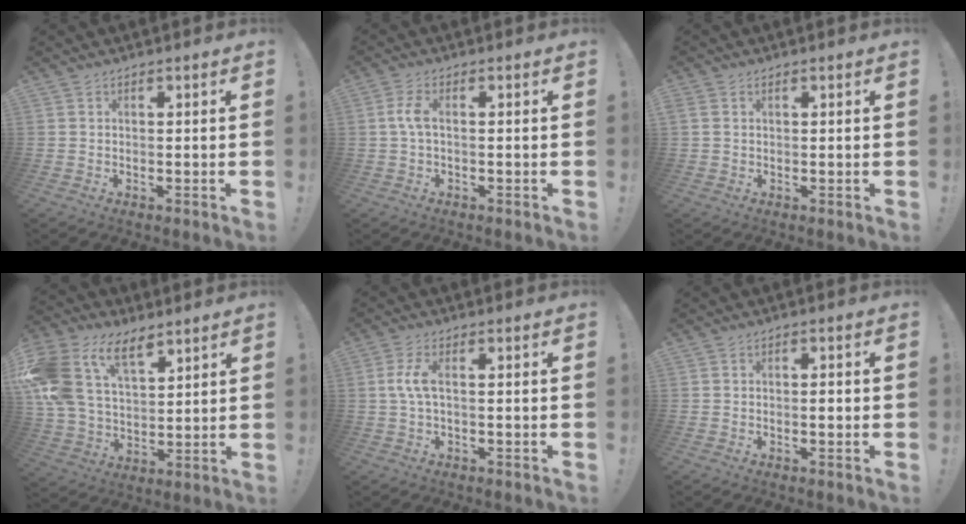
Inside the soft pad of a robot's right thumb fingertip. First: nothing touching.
{"total": 4.2, "force": [0.0, 1.5, 3.9], "torque": [-0.082, 0.009, -0.001]}
{"total": 1.6, "force": [0.7, 1.1, 0.8], "torque": [-0.022, 0.005, 0.015]}
{"total": 17.6, "force": [9.5, 10.8, 10.1], "torque": [-0.209, -0.047, 0.177]}
{"total": 5.0, "force": [0.4, 1.5, 4.8], "torque": [-0.099, 0.001, 0.006]}
{"total": 1.3, "force": [-0.4, 0.6, 1.1], "torque": [-0.012, 0.000, -0.010]}